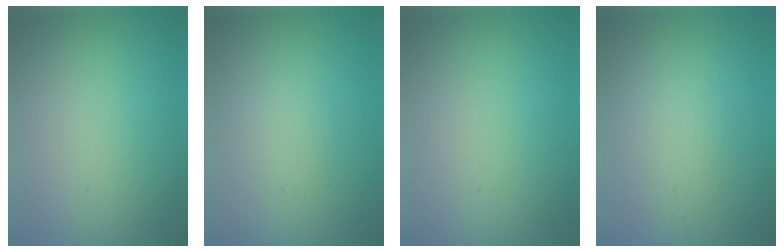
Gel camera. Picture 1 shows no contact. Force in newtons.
{"total": 1.3, "press": 1.3, "slide": 0.1}
{"total": 0.0}
{"total": 2.4, "press": 2.4, "slide": 0.0}